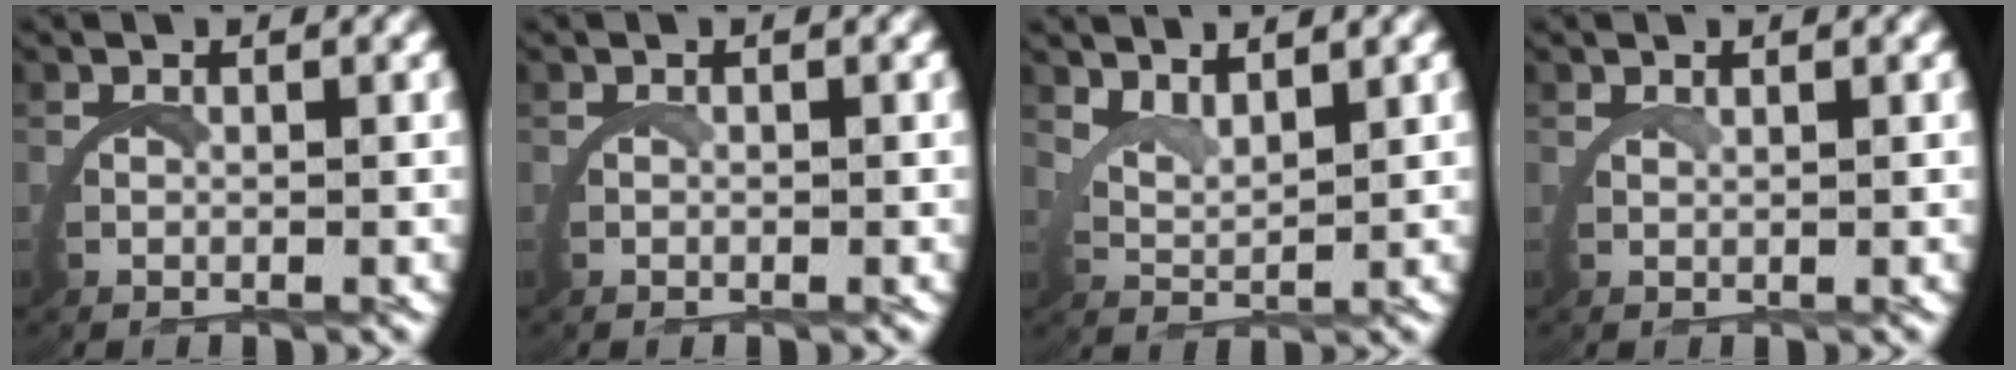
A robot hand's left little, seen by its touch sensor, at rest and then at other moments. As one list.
[{"total": 0.0}, {"total": 3.1, "force": [2.8, 0.7, 1.1], "torque": [-0.038, -0.006, 0.048]}, {"total": 1.2, "force": [0.9, -0.8, -0.1], "torque": [-0.001, 0.003, 0.016]}]